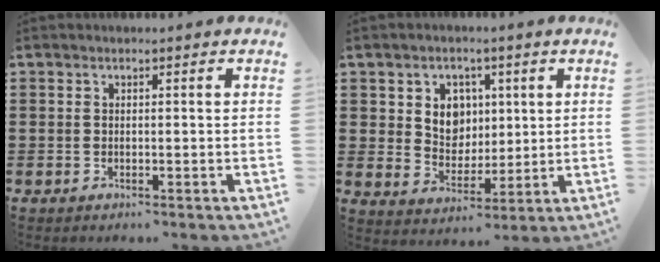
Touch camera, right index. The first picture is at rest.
{"total": 5.9, "force": [2.0, 5.2, 2.0], "torque": [-0.048, 0.008, 0.031]}